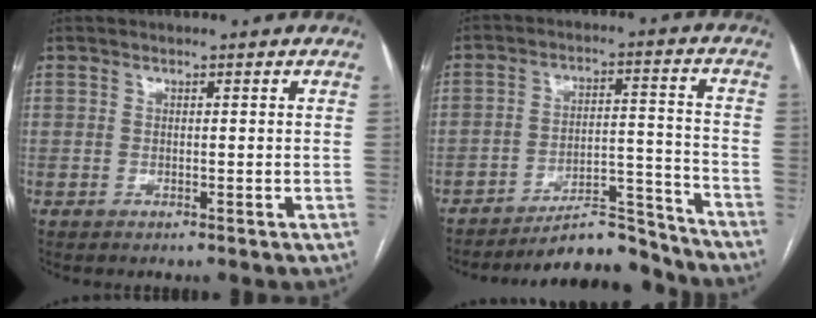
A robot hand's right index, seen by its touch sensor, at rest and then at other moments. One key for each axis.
{"total": 10.9, "fx": -10.5, "fy": 1.8, "fz": 2.1, "tx": -0.017, "ty": 0.043, "tz": -0.169}